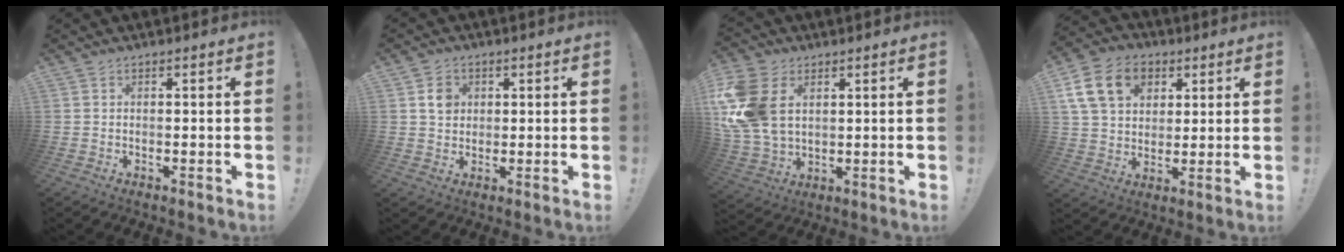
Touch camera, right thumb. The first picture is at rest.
{"total": 5.0, "force": [1.5, 4.3, 1.9], "torque": [-0.011, -0.004, 0.024]}
{"total": 18.3, "force": [4.2, 13.1, 12.0], "torque": [-0.248, -0.017, 0.083]}
{"total": 17.2, "force": [6.3, 12.9, 9.5], "torque": [-0.146, -0.016, 0.123]}